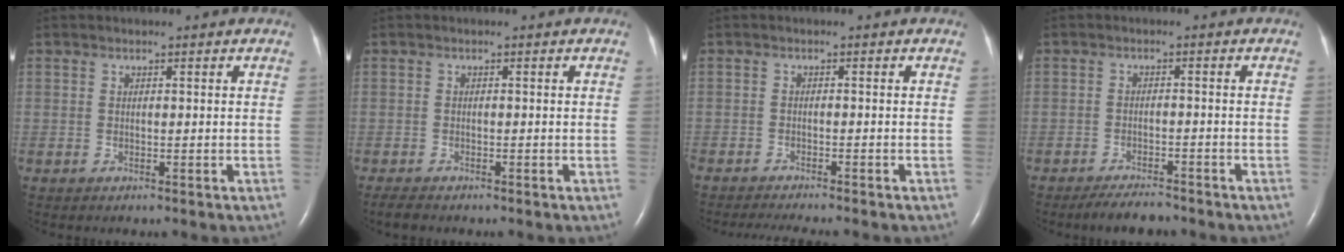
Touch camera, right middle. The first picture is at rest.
{"total": 1.8, "force": [-1.5, 0.4, 0.8], "torque": [-0.024, -0.006, -0.022]}
{"total": 6.7, "force": [-5.9, 0.4, 3.0], "torque": [-0.039, -0.015, -0.090]}
{"total": 4.2, "force": [-3.8, 0.7, 1.6], "torque": [-0.036, -0.012, -0.062]}